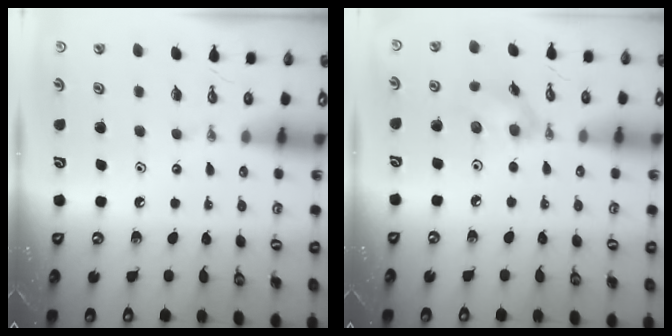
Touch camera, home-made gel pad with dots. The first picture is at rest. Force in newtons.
{"total": 8.9, "press": 8.6, "slide": 2.3}